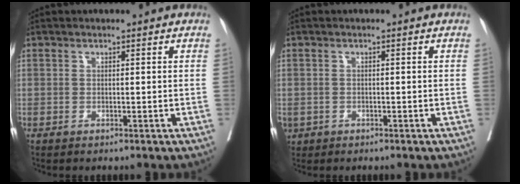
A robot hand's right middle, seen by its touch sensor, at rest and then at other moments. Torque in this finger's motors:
{"motor_torque": [0.74, 0.17, 1.06, 0.21]}